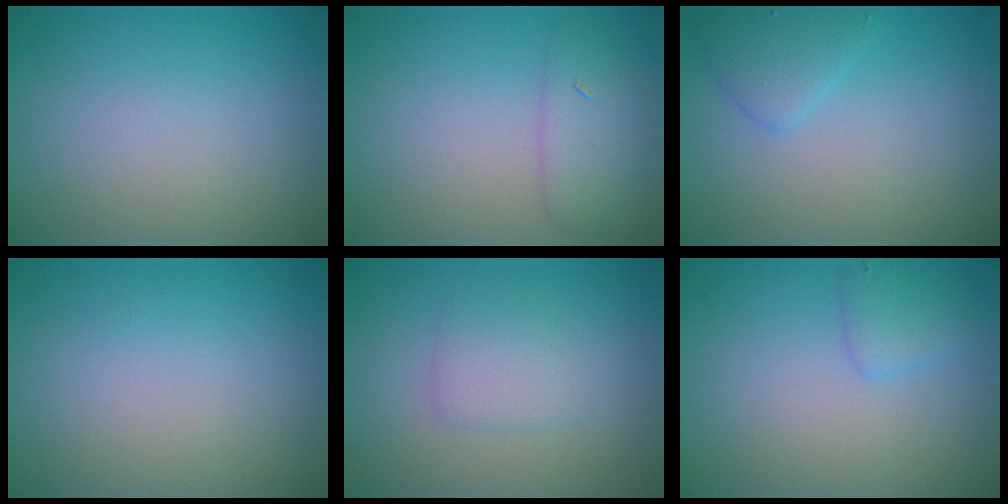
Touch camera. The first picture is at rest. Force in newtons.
{"total": 2.7, "press": 2.7, "slide": 0.1}
{"total": 2.1, "press": 2.1, "slide": 0.0}
{"total": 0.0}
{"total": 2.0, "press": 2.0, "slide": 0.2}
{"total": 1.7, "press": 1.7, "slide": 0.1}